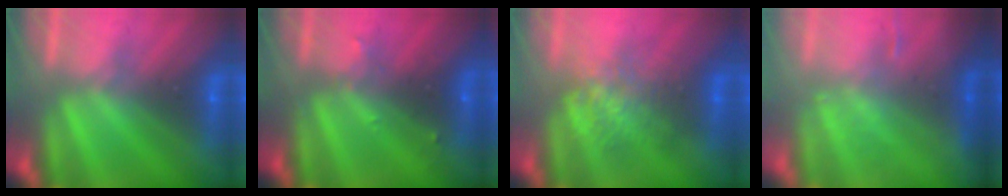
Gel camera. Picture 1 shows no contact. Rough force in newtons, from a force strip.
{"total": 2.5}
{"total": 2.2}
{"total": 2.7}